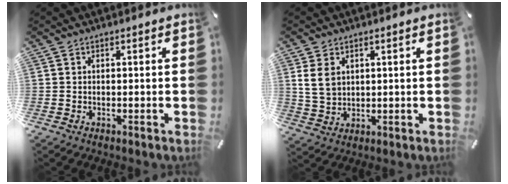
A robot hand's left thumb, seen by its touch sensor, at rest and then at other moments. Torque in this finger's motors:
{"motor_torque": [0.45, 0.28, 0.74, -0.27, 0.03]}